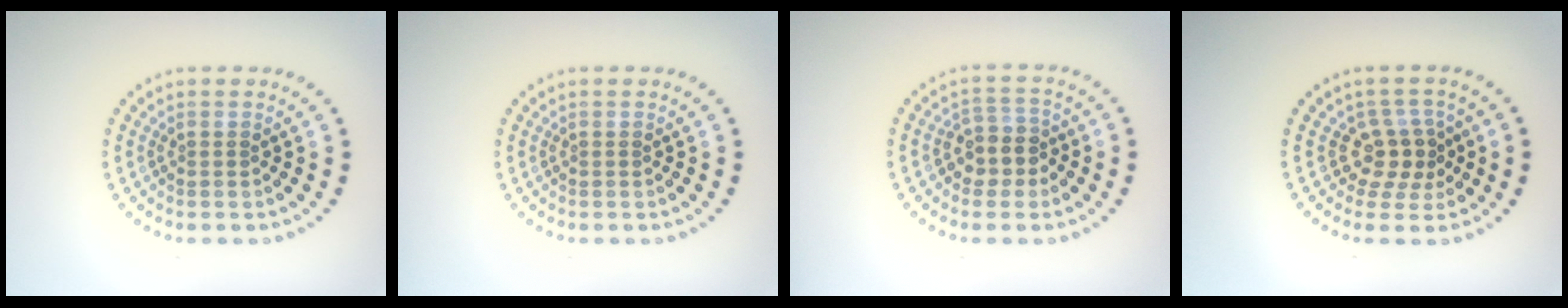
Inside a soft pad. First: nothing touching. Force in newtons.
{"total": 0.0}
{"total": 2.9, "press": 2.6, "slide": 1.2}
{"total": 3.0, "press": 2.4, "slide": 1.8}